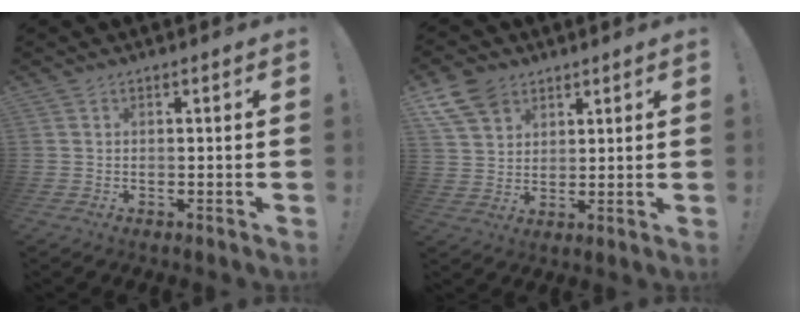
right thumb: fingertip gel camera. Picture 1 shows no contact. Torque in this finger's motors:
{"motor_torque": [0.09, 0.07, 0.53, 0.35, 0.00]}